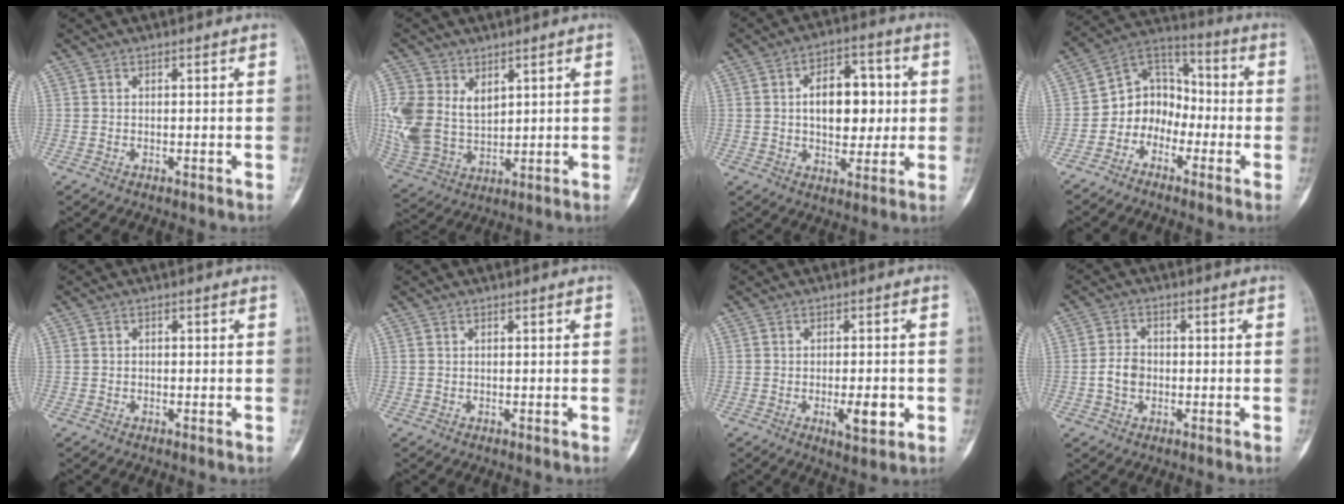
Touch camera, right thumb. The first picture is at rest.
{"total": 13.7, "force": [4.0, 9.7, 8.8], "torque": [-0.196, -0.014, 0.093]}
{"total": 12.8, "force": [1.2, 7.8, 10.0], "torque": [-0.108, 0.014, 0.019]}
{"total": 9.8, "force": [-3.4, 8.3, 4.0], "torque": [-0.030, 0.071, -0.079]}
{"total": 0.6, "force": [-0.1, 0.5, 0.2], "torque": [0.001, 0.003, -0.004]}
{"total": 0.0}
{"total": 5.8, "force": [-1.7, 2.1, 5.1], "torque": [-0.069, -0.005, -0.020]}
{"total": 4.1, "force": [-0.8, 3.1, 2.6], "torque": [-0.043, 0.012, -0.020]}